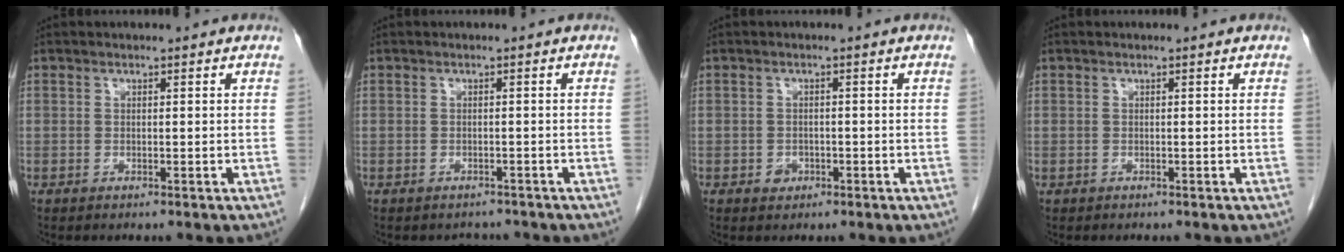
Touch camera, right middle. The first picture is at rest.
{"total": 2.3, "force": [-2.1, 1.1, -0.2], "torque": [-0.002, 0.001, -0.031]}
{"total": 1.6, "force": [-0.8, 1.3, 0.6], "torque": [-0.011, 0.004, -0.008]}
{"total": 0.0}